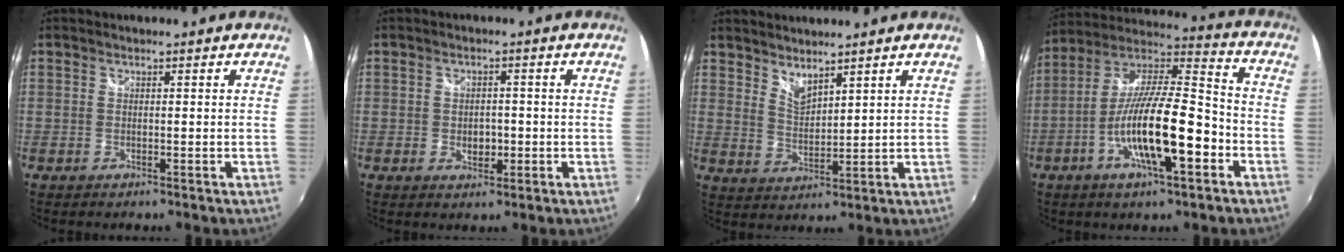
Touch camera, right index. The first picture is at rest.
{"total": 3.6, "force": [-0.8, 2.5, 2.4], "torque": [-0.040, -0.001, -0.012]}
{"total": 4.5, "force": [4.0, 1.0, 1.7], "torque": [-0.025, -0.006, 0.071]}
{"total": 18.3, "force": [-6.4, 4.4, 16.5], "torque": [-0.305, -0.005, -0.121]}